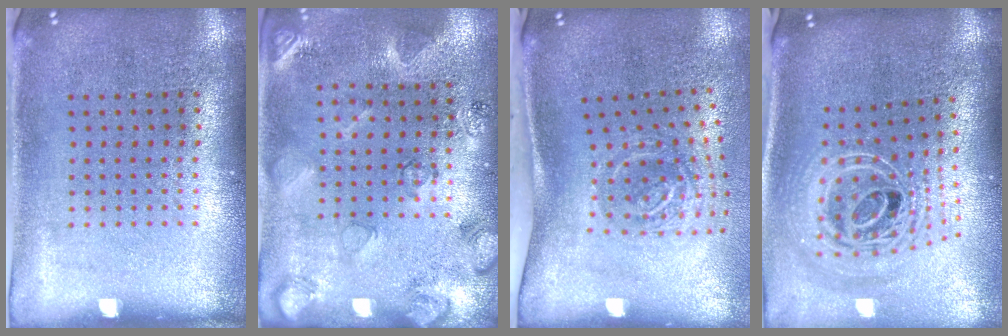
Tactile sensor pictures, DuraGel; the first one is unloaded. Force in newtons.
{"total": 2.1, "press": 1.8, "slide": 1.0}
{"total": 2.1, "press": 1.3, "slide": 1.6}
{"total": 2.7, "press": 1.8, "slide": 2.0}